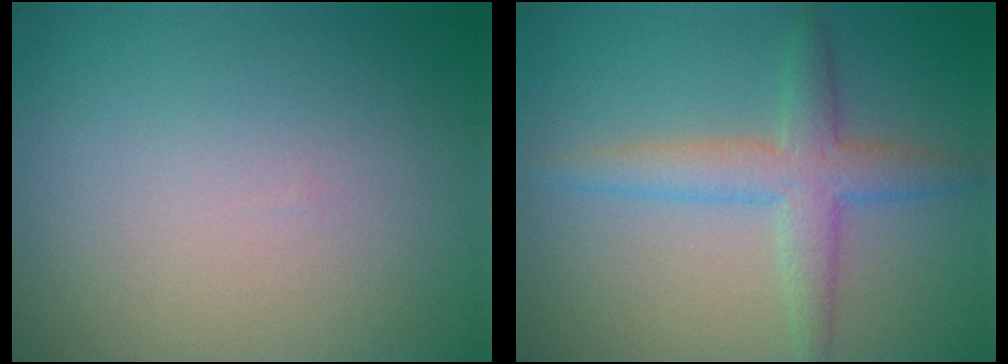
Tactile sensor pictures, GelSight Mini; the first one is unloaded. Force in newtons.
{"total": 3.6, "press": 3.6, "slide": 0.1}